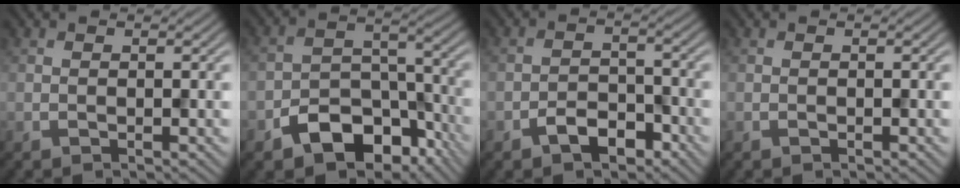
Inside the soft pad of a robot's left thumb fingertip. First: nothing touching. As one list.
[{"total": 9.4, "force": [-5.7, 5.6, 4.9], "torque": [-0.076, -0.013, -0.104]}, {"total": 3.8, "force": [-2.5, 2.1, 2.0], "torque": [-0.032, 0.004, -0.050]}, {"total": 0.0}]